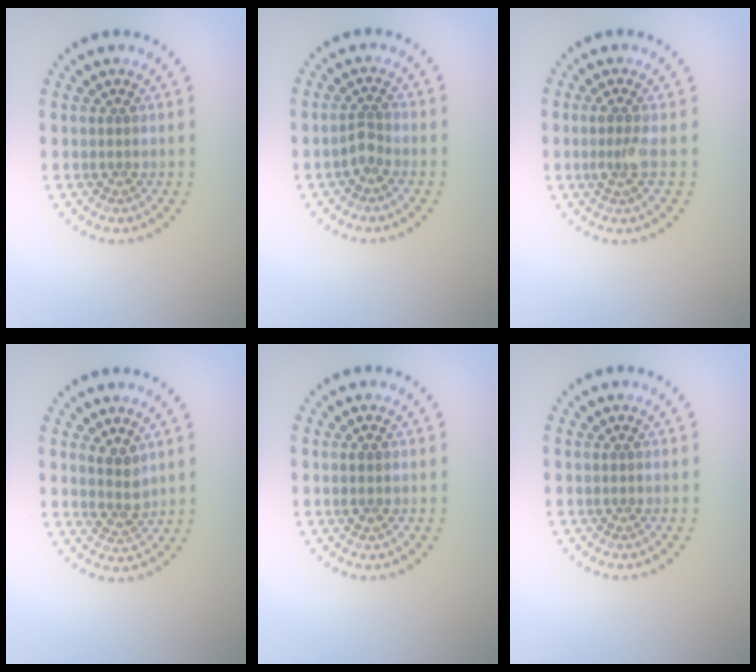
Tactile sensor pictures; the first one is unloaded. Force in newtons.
{"total": 1.4, "press": 1.1, "slide": 0.9}
{"total": 1.8, "press": 1.5, "slide": 1.1}
{"total": 2.1, "press": 1.7, "slide": 1.1}
{"total": 0.9, "press": 0.9, "slide": 0.1}
{"total": 0.0}